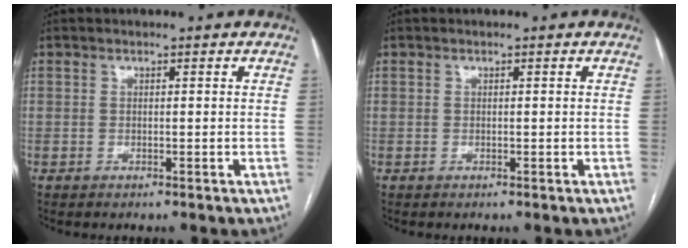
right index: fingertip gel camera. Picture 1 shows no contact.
{"total": 0.0}